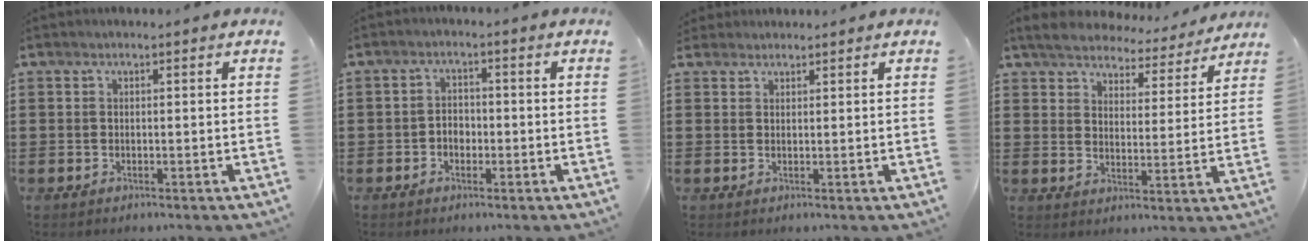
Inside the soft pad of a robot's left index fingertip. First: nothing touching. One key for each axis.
{"total": 2.1, "fx": -0.8, "fy": 1.6, "fz": 1.2, "tx": -0.025, "ty": 0.004, "tz": -0.019}
{"total": 1.3, "fx": 1.3, "fy": 0.4, "fz": -0.1, "tx": -0.003, "ty": 0.002, "tz": 0.026}
{"total": 5.3, "fx": 5.2, "fy": 0.5, "fz": 0.8, "tx": -0.045, "ty": -0.036, "tz": 0.090}